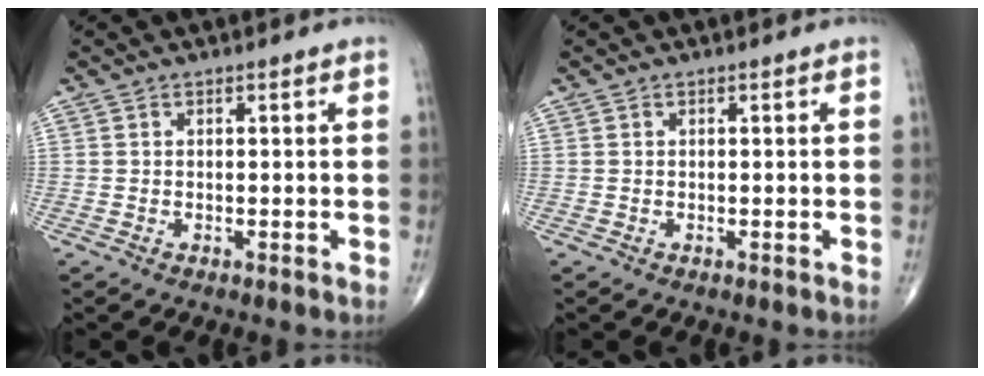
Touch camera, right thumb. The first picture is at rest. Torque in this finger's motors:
{"motor_torque": [0.00, 0.00, 0.00, 0.00, 0.00]}